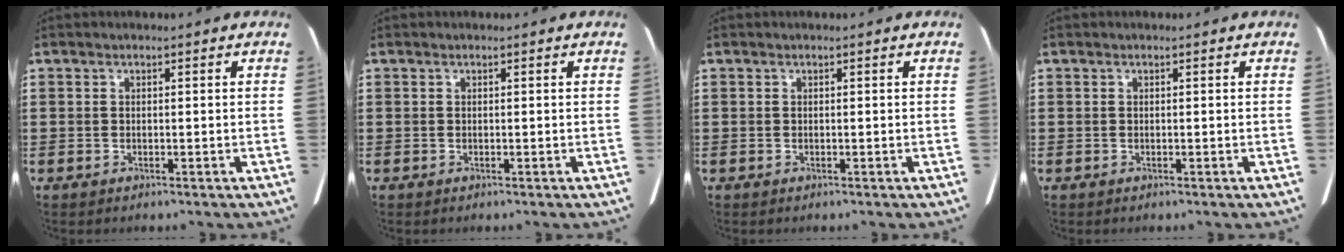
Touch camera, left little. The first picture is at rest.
{"total": 0.0}
{"total": 0.0}
{"total": 0.0}